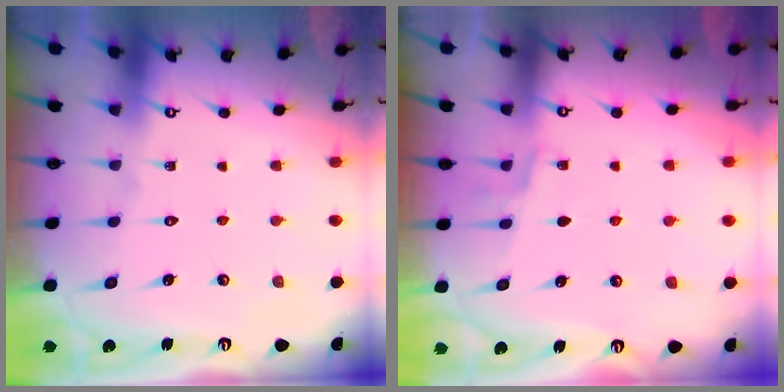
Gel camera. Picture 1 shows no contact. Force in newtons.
{"total": 4.1, "press": 4.0, "slide": 1.1}